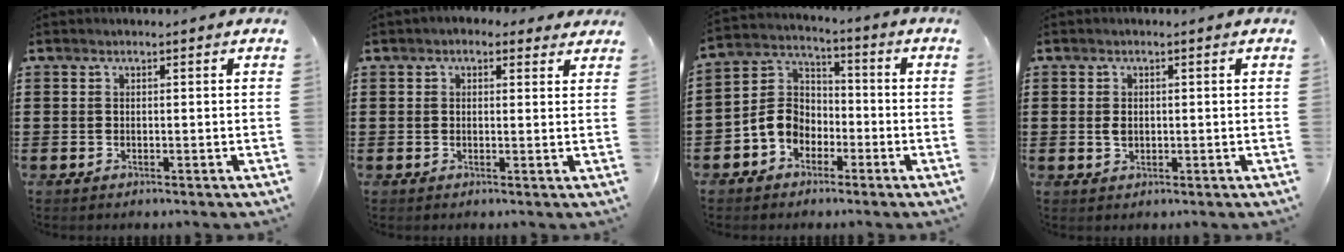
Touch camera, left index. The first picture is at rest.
{"total": 1.8, "force": [1.2, 1.2, 0.6], "torque": [-0.009, 0.008, 0.020]}
{"total": 6.2, "force": [-2.5, 5.1, 2.5], "torque": [-0.084, 0.004, -0.058]}
{"total": 1.6, "force": [0.1, 1.0, 1.2], "torque": [-0.026, 0.006, 0.001]}